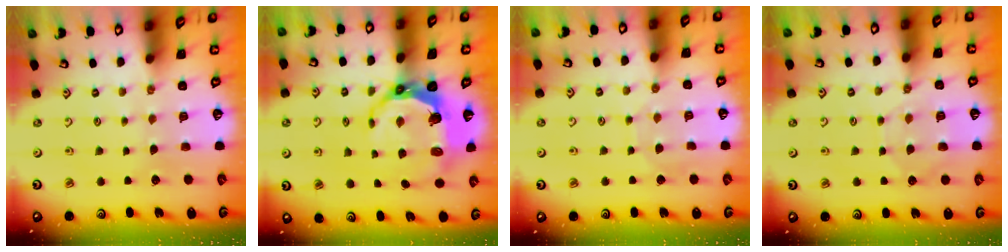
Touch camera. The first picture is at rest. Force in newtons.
{"total": 8.2, "press": 7.0, "slide": 4.4}
{"total": 5.5, "press": 5.5, "slide": 0.5}
{"total": 6.4, "press": 6.4, "slide": 0.7}